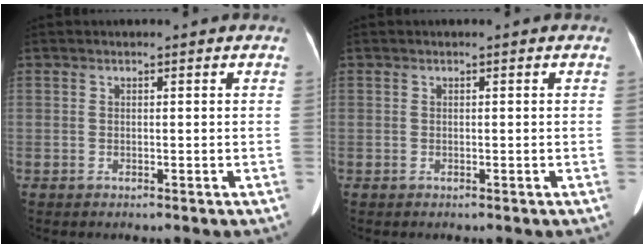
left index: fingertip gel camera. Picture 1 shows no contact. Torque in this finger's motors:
{"motor_torque": [0.06, -0.22, 0.02, 0.00]}